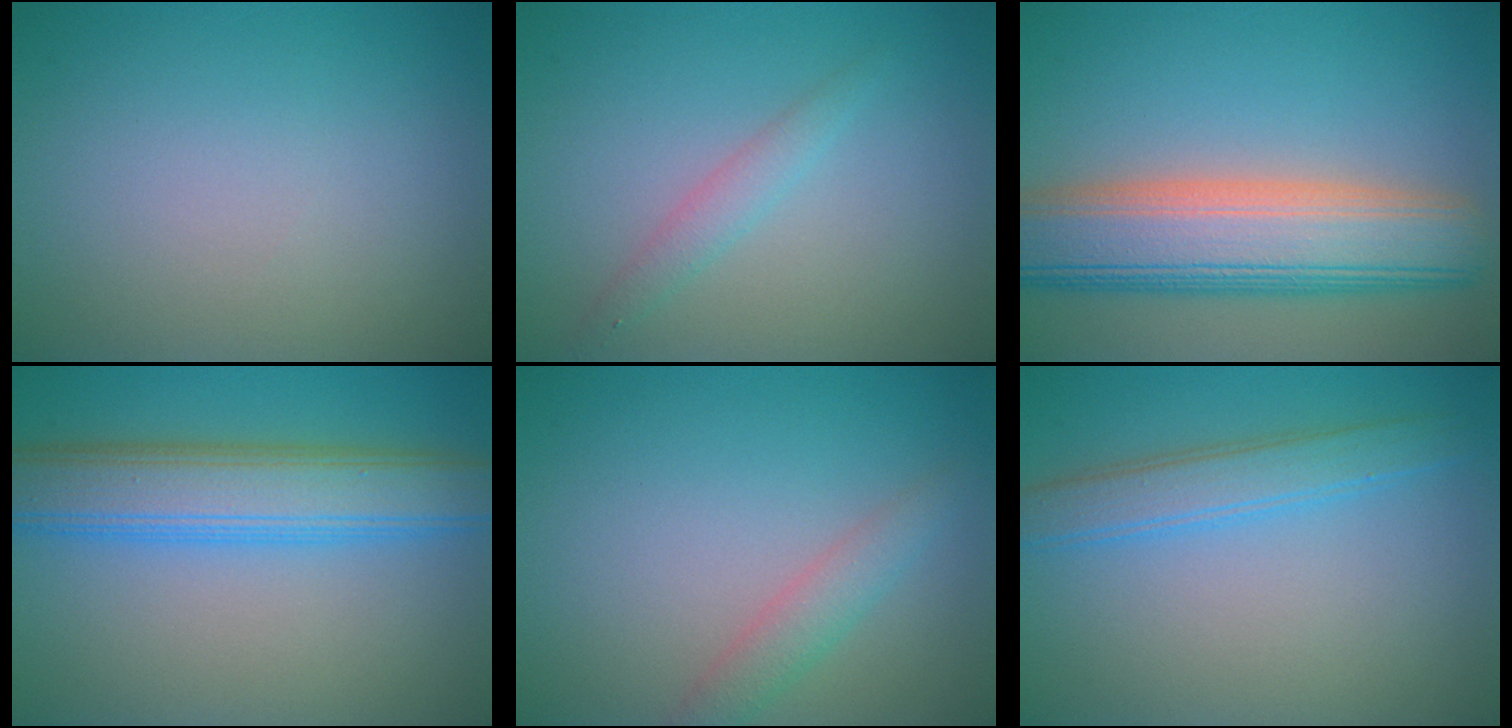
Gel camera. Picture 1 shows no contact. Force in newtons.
{"total": 1.6, "press": 1.6, "slide": 0.0}
{"total": 9.7, "press": 9.7, "slide": 0.6}
{"total": 8.1, "press": 8.1, "slide": 0.1}
{"total": 2.1, "press": 2.1, "slide": 0.1}
{"total": 2.4, "press": 2.4, "slide": 0.2}